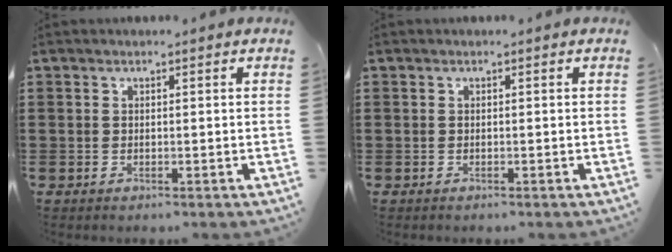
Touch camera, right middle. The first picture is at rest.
{"total": 0.0}